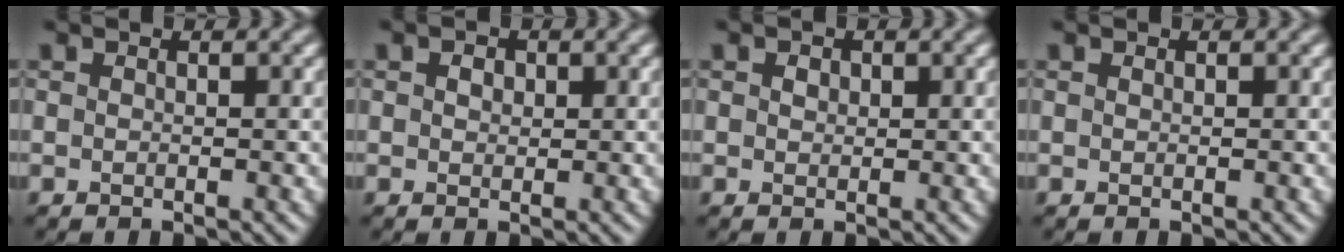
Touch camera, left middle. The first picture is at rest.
{"total": 1.2, "force": [0.4, 0.9, 0.6], "torque": [-0.009, 0.000, 0.005]}
{"total": 1.0, "force": [0.4, 0.7, 0.5], "torque": [-0.009, 0.000, 0.004]}
{"total": 0.0}